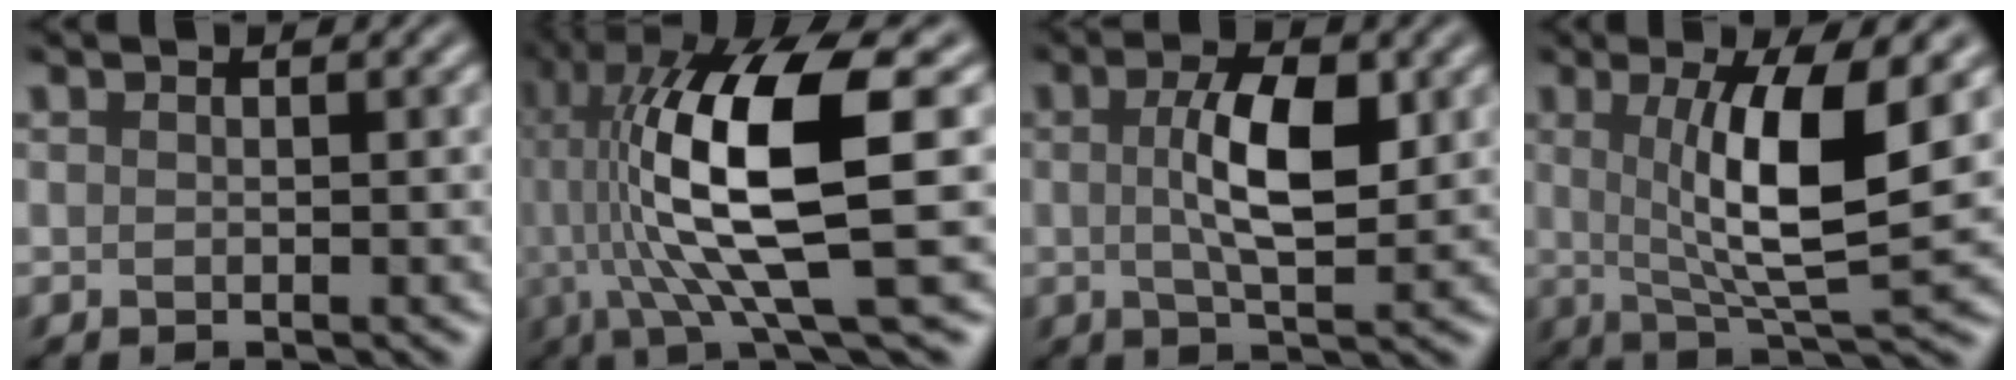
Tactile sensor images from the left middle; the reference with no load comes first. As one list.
[{"total": 13.1, "force": [0.9, 2.9, 12.8], "torque": [-0.224, 0.007, 0.024]}, {"total": 5.4, "force": [0.7, 1.8, 5.1], "torque": [-0.099, 0.001, 0.012]}, {"total": 8.1, "force": [1.3, 1.8, 7.8], "torque": [-0.120, -0.010, 0.024]}]